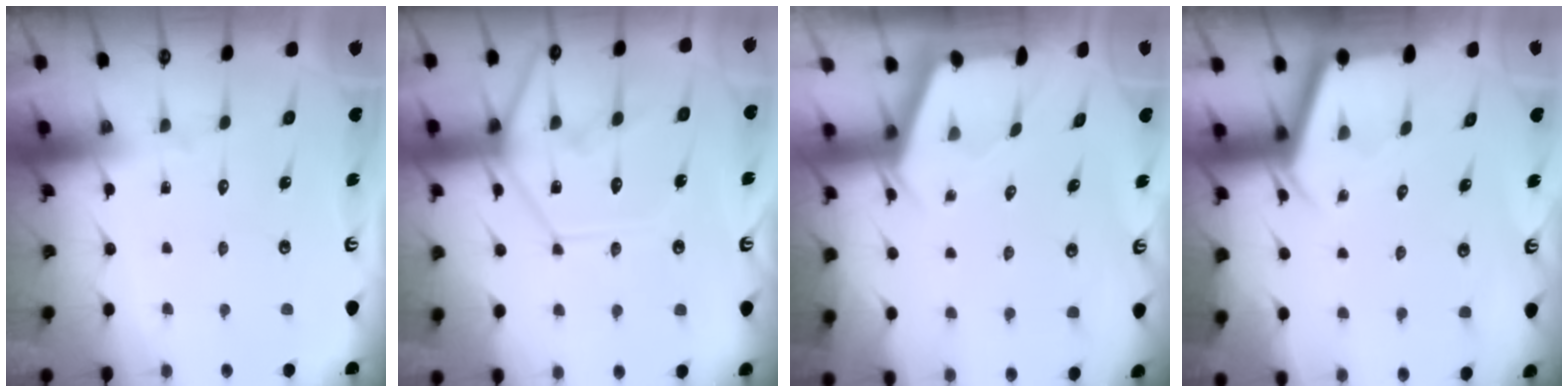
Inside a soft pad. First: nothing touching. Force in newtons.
{"total": 14.8, "press": 14.7, "slide": 1.4}
{"total": 2.2, "press": 2.1, "slide": 0.3}
{"total": 2.9, "press": 2.8, "slide": 0.3}